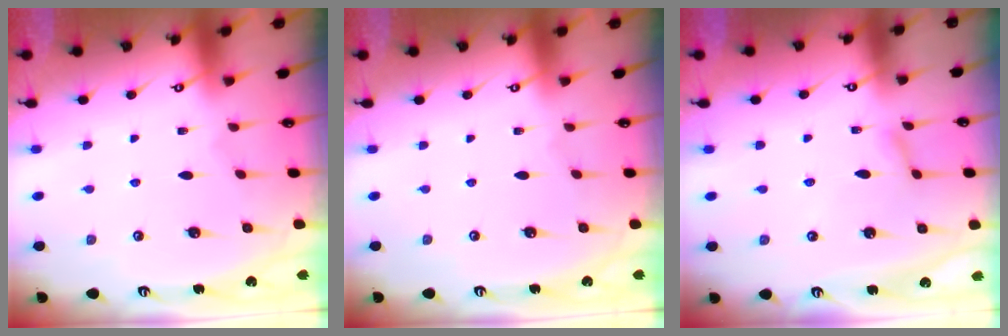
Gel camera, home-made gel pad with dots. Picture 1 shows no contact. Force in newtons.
{"total": 0.0}
{"total": 2.0, "press": 1.9, "slide": 0.3}